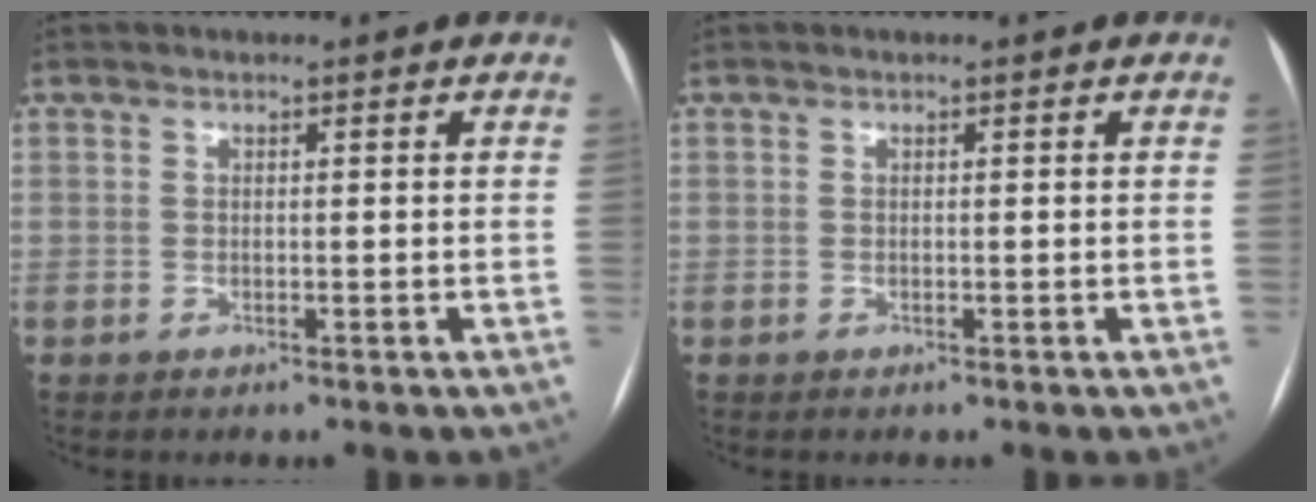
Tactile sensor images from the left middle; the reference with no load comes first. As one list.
[{"total": 0.0}]